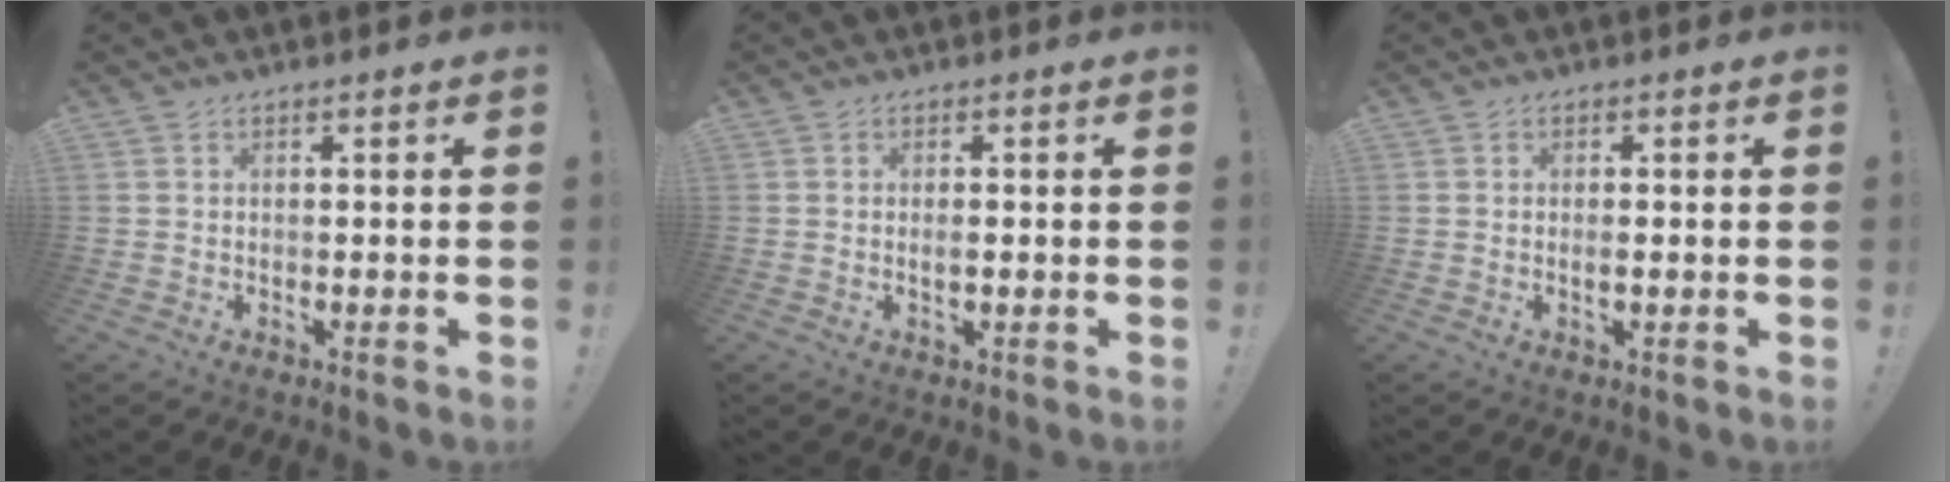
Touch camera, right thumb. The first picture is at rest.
{"total": 1.6, "force": [-0.3, 0.4, 1.5], "torque": [-0.020, -0.002, -0.007]}
{"total": 1.6, "force": [-0.3, 0.2, 1.6], "torque": [-0.020, -0.003, -0.007]}